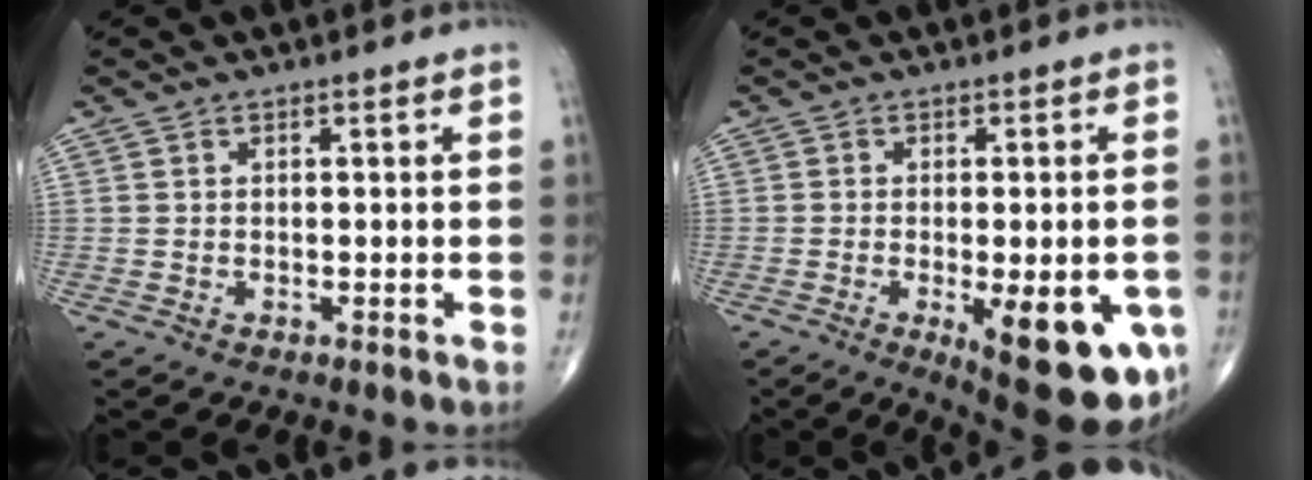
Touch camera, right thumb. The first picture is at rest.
{"total": 16.3, "force": [-5.5, 5.8, 14.2], "torque": [-0.140, -0.008, -0.057]}